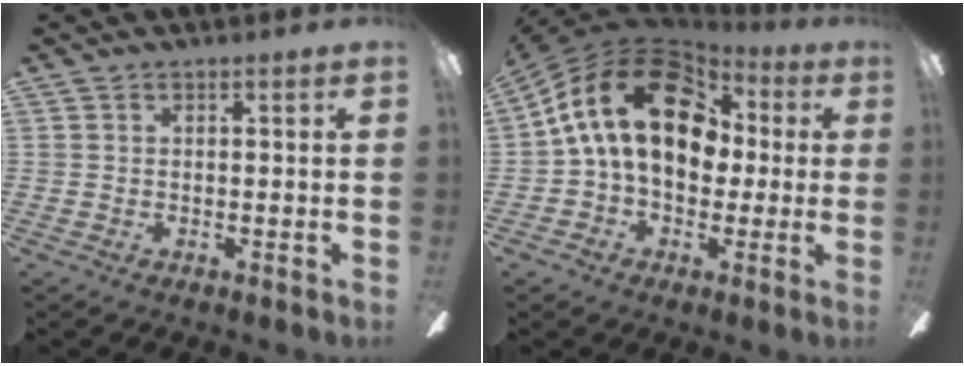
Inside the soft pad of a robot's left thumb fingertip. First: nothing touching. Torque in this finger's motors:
{"motor_torque": [2.46, 2.55, 1.52, -1.25, 0.41]}